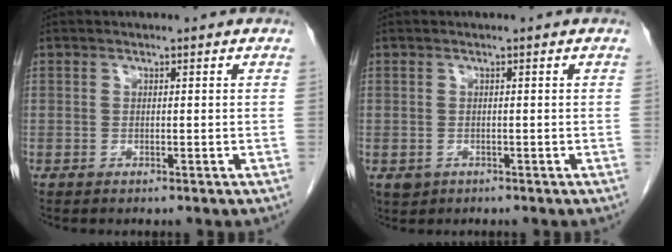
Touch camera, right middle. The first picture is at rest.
{"total": 1.8, "force": [-0.7, 1.6, 0.5], "torque": [-0.009, 0.002, -0.001]}